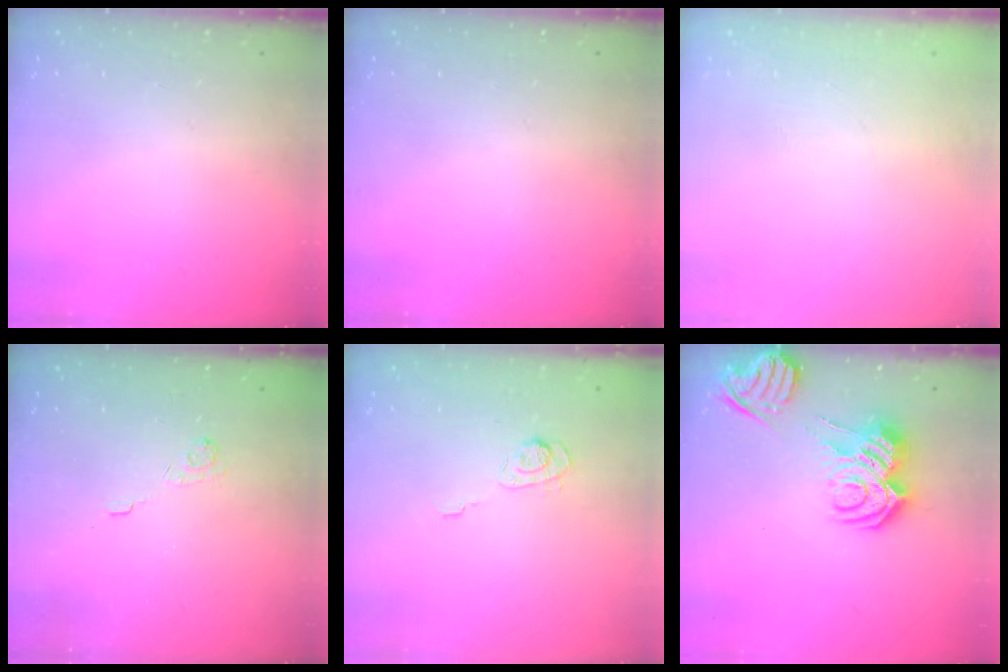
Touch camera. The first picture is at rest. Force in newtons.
{"total": 0.0}
{"total": 2.7, "press": 2.6, "slide": 0.8}
{"total": 2.1, "press": 1.5, "slide": 1.4}
{"total": 3.1, "press": 2.7, "slide": 1.6}
{"total": 13.6, "press": 13.6, "slide": 1.5}